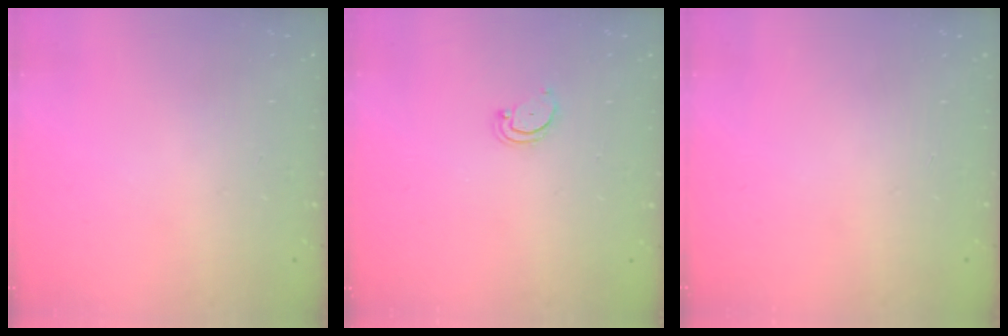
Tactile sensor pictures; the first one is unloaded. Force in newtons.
{"total": 2.7, "press": 2.7, "slide": 0.3}
{"total": 0.0}